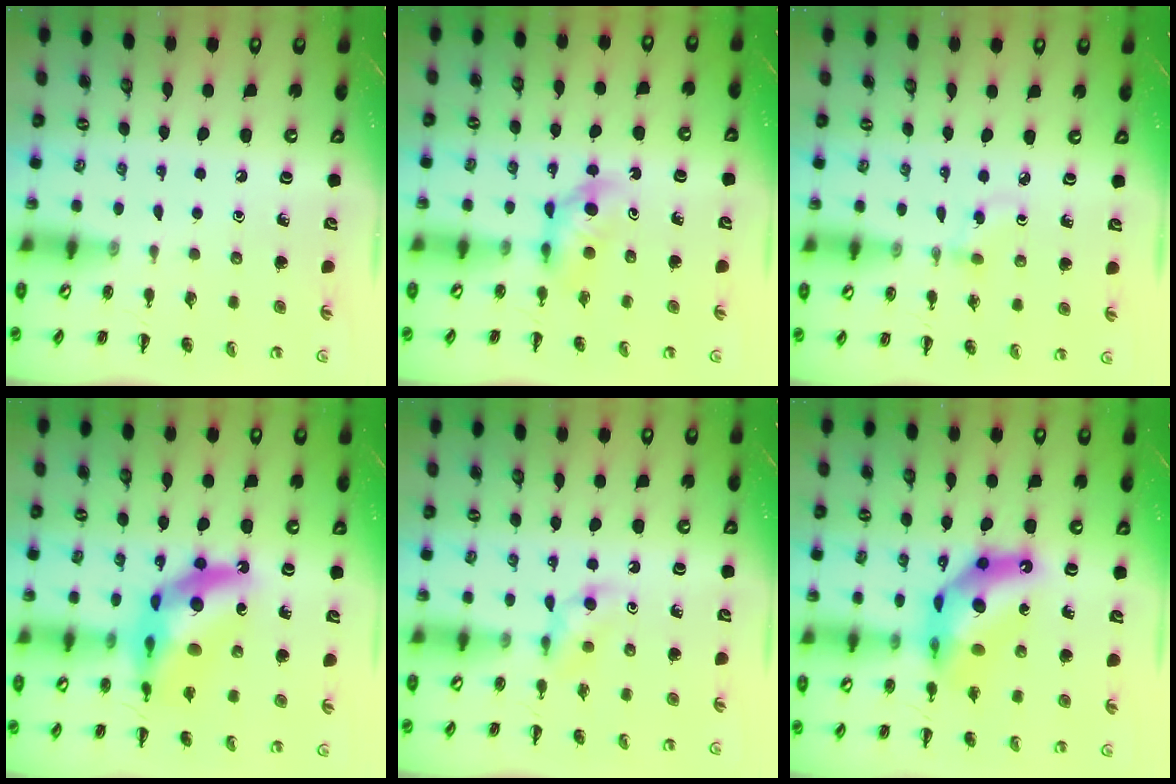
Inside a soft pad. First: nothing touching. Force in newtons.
{"total": 4.1, "press": 4.0, "slide": 0.9}
{"total": 2.8, "press": 2.5, "slide": 1.2}
{"total": 15.6, "press": 15.0, "slide": 4.5}
{"total": 3.8, "press": 3.4, "slide": 1.5}
{"total": 12.0, "press": 11.4, "slide": 3.5}